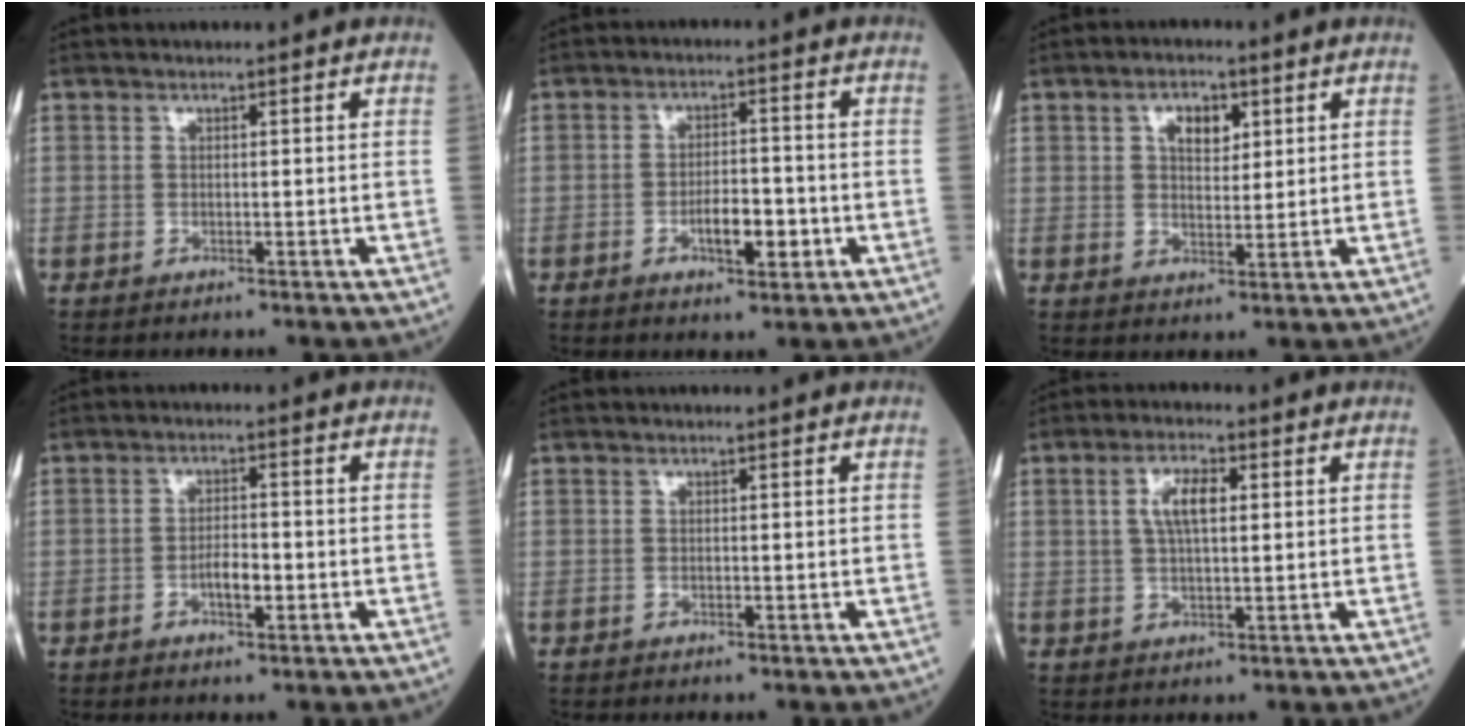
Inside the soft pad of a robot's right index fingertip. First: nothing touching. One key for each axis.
{"total": 5.3, "fx": -1.8, "fy": 1.8, "fz": 4.6, "tx": -0.074, "ty": 0.001, "tz": -0.026}
{"total": 4.5, "fx": 1.9, "fy": 2.5, "fz": 3.3, "tx": -0.054, "ty": 0.008, "tz": 0.031}
{"total": 3.2, "fx": -1.0, "fy": 1.0, "fz": 2.8, "tx": -0.047, "ty": 0.004, "tz": -0.017}
{"total": 0.0}
{"total": 5.1, "fx": 1.3, "fy": 1.7, "fz": 4.7, "tx": -0.093, "ty": 0.011, "tz": 0.026}